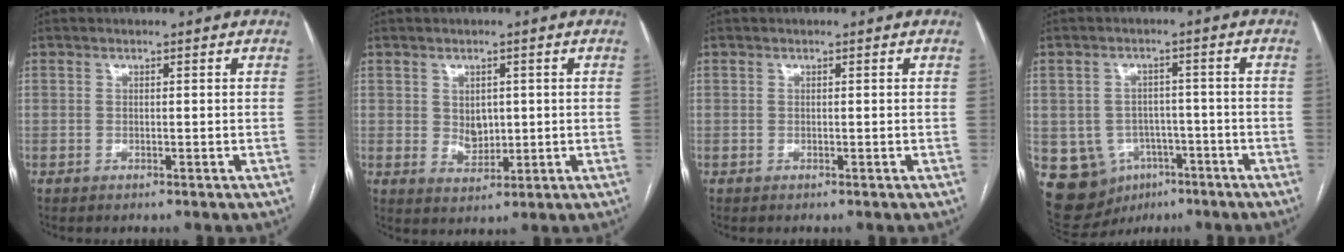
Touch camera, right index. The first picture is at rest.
{"total": 4.5, "force": [0.8, 3.4, 2.9], "torque": [-0.046, -0.002, 0.024]}
{"total": 0.0}
{"total": 10.2, "force": [-4.0, 8.8, 3.1], "torque": [-0.055, 0.023, -0.044]}